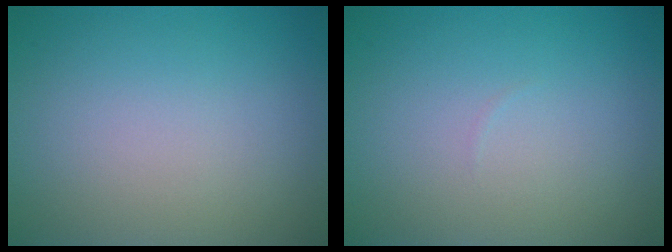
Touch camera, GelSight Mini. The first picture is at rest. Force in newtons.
{"total": 0.0}